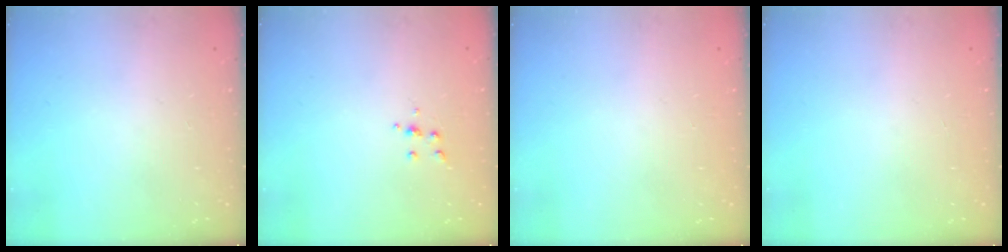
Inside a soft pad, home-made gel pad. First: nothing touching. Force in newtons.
{"total": 4.0, "press": 3.9, "slide": 0.9}
{"total": 0.0}
{"total": 0.0}